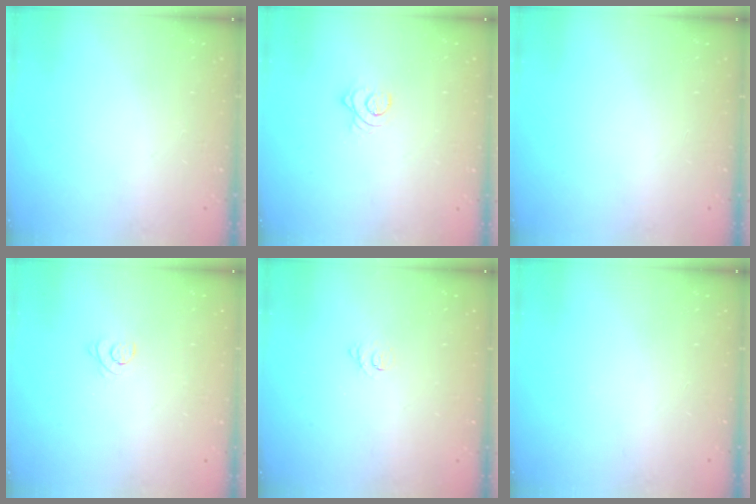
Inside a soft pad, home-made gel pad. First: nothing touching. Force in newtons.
{"total": 3.0, "press": 2.9, "slide": 0.4}
{"total": 0.0}
{"total": 3.3, "press": 3.3, "slide": 0.4}
{"total": 2.3, "press": 2.2, "slide": 0.2}
{"total": 0.0}